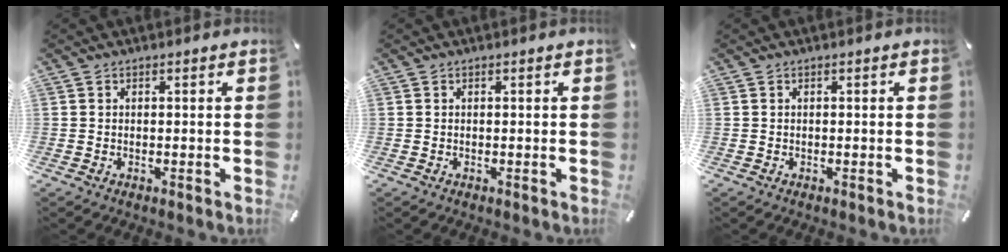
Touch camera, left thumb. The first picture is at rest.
{"total": 0.0}
{"total": 0.0}